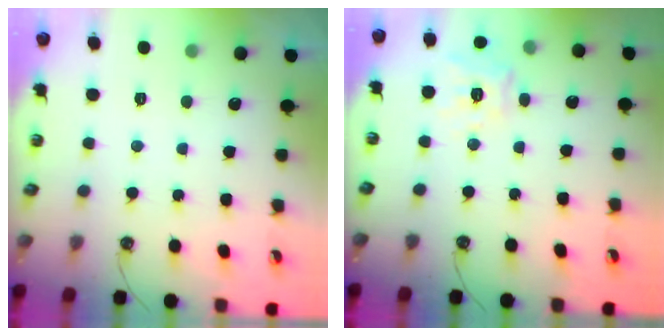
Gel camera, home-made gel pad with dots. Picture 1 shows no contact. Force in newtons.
{"total": 12.1, "press": 12.0, "slide": 1.5}